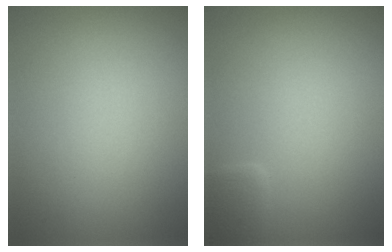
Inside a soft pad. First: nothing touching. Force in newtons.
{"total": 1.5, "press": 1.5, "slide": 0.1}